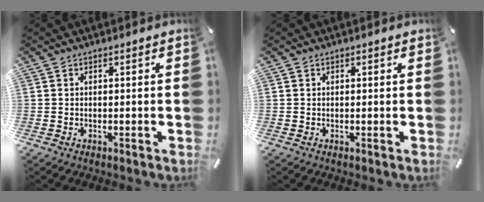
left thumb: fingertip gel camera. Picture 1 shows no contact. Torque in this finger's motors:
{"motor_torque": [-0.09, -0.35, 0.04, 0.08, -0.09]}